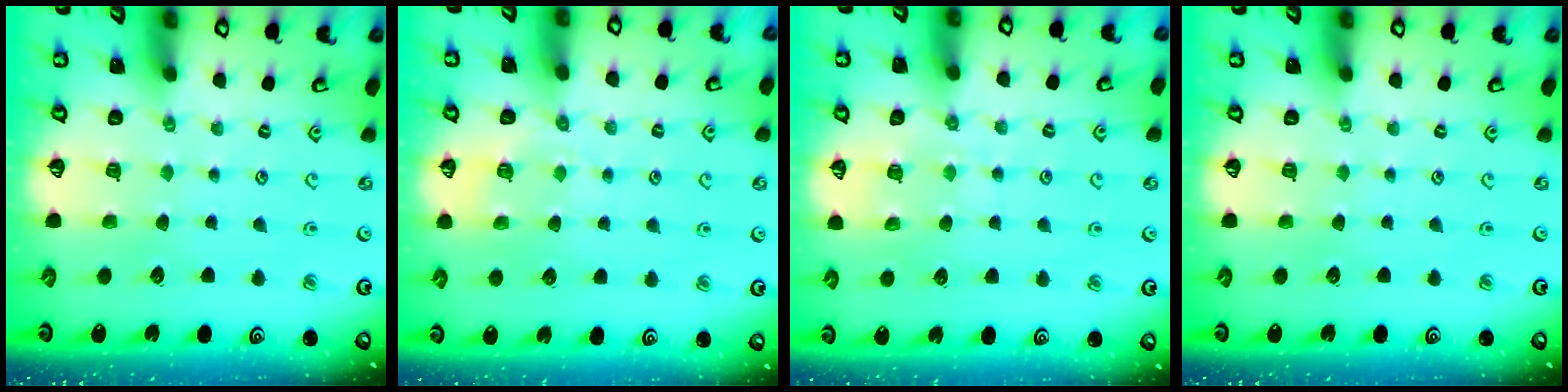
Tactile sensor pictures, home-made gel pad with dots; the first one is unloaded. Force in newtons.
{"total": 5.4, "press": 5.3, "slide": 1.1}
{"total": 6.0, "press": 5.9, "slide": 0.7}
{"total": 0.0}